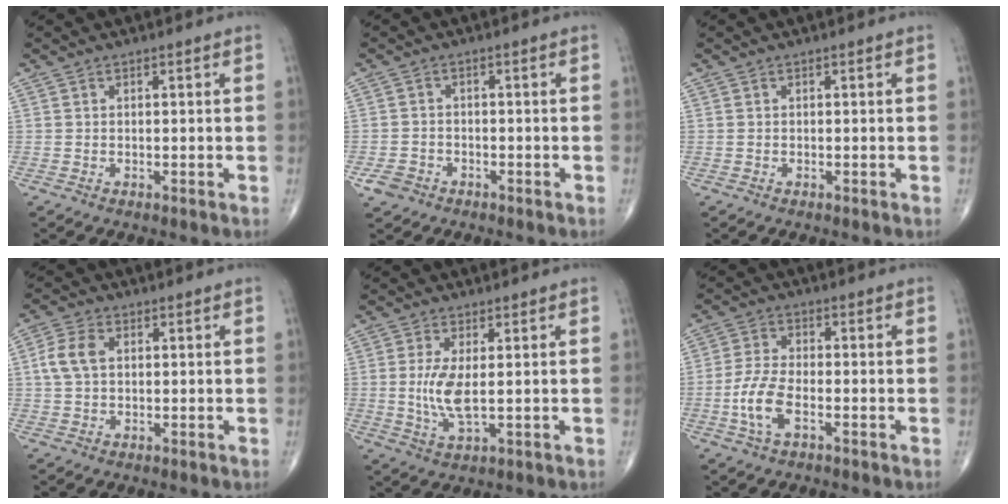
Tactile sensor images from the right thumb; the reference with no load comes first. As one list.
[{"total": 3.3, "force": [-1.9, 2.5, 1.0], "torque": [-0.017, 0.011, -0.033]}, {"total": 0.0}, {"total": 5.6, "force": [1.0, 3.6, 4.1], "torque": [-0.092, 0.011, 0.016]}, {"total": 6.1, "force": [0.3, 2.0, 5.8], "torque": [-0.129, -0.018, 0.009]}, {"total": 7.1, "force": [-2.4, 3.1, 5.9], "torque": [-0.132, 0.014, -0.050]}]